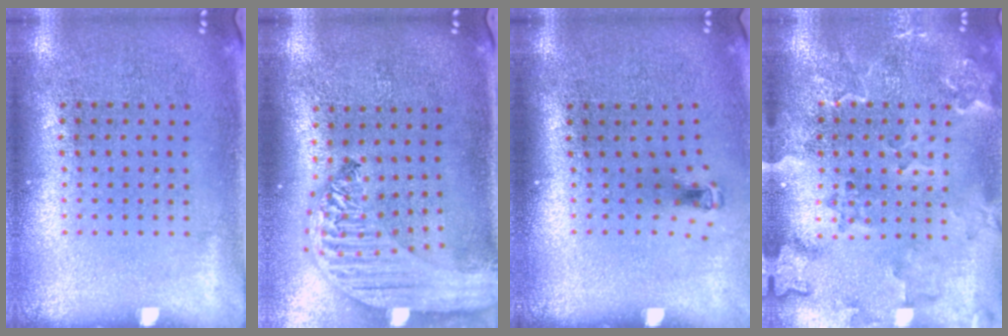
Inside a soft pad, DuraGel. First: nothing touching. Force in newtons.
{"total": 3.1, "press": 2.5, "slide": 1.8}
{"total": 0.6, "press": 0.3, "slide": 0.5}
{"total": 2.4, "press": 2.2, "slide": 0.9}